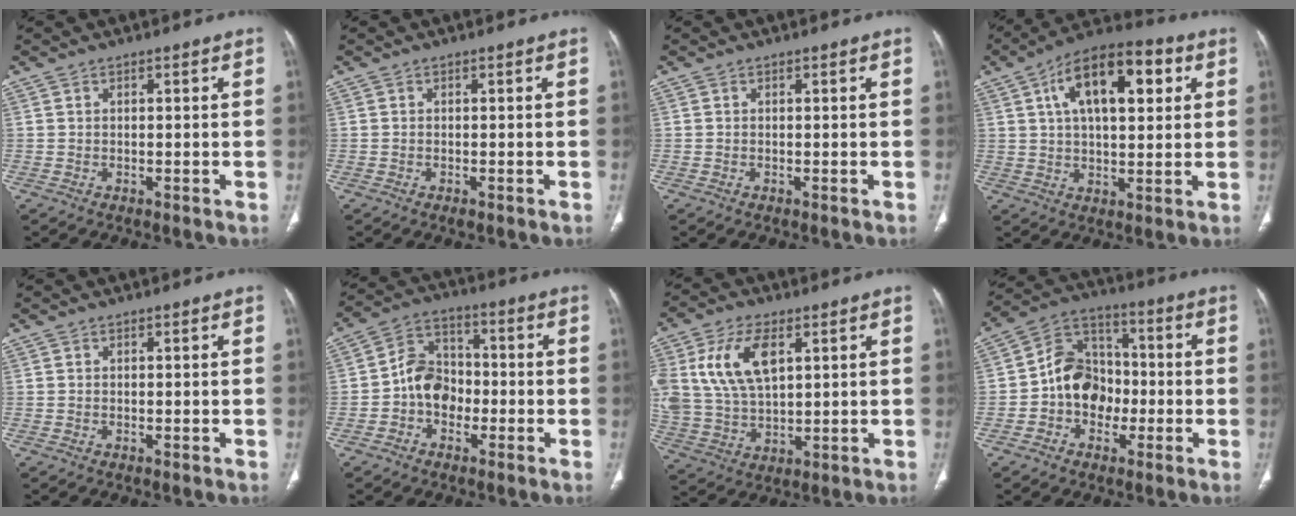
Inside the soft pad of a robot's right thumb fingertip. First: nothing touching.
{"total": 0.8, "force": [-0.5, 0.2, 0.5], "torque": [-0.014, -0.001, -0.006]}
{"total": 0.0}
{"total": 16.9, "force": [5.6, 8.1, 13.8], "torque": [-0.195, 0.013, 0.084]}
{"total": 0.0}
{"total": 8.6, "force": [-2.1, 6.9, 4.7], "torque": [-0.056, 0.036, -0.052]}
{"total": 14.8, "force": [5.0, 8.2, 11.3], "torque": [-0.227, -0.004, 0.104]}
{"total": 11.7, "force": [-2.1, 9.5, 6.5], "torque": [-0.074, 0.041, -0.047]}